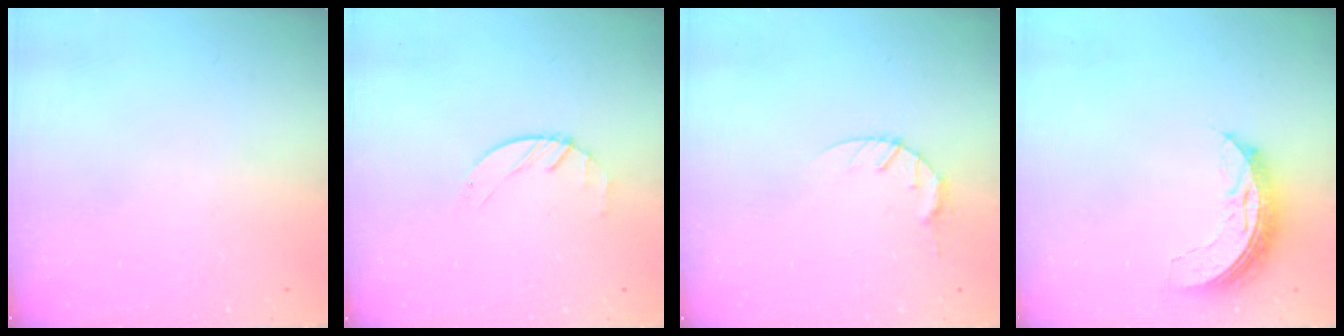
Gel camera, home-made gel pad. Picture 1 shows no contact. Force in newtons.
{"total": 1.2, "press": 1.2, "slide": 0.2}
{"total": 4.6, "press": 4.6, "slide": 0.6}
{"total": 6.9, "press": 6.9, "slide": 0.5}